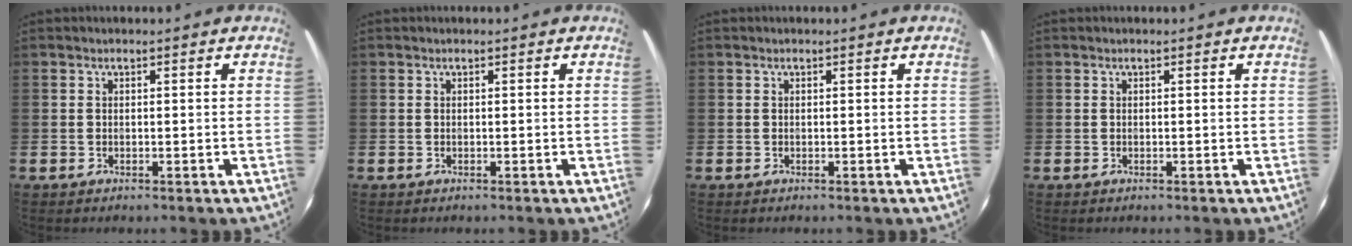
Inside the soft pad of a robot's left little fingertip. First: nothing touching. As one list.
[{"total": 0.0}, {"total": 0.0}, {"total": 0.0}]